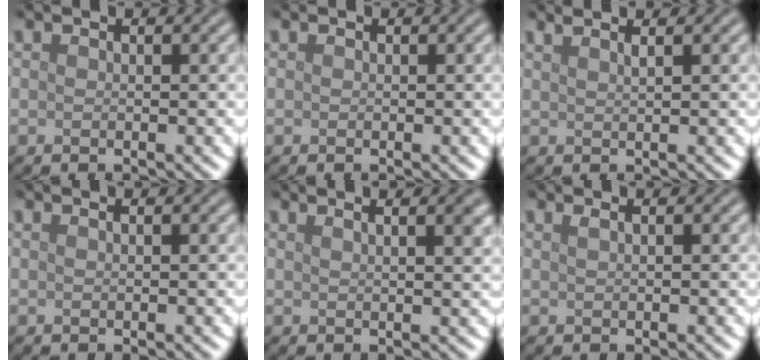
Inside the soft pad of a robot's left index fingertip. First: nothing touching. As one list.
[{"total": 0.0}, {"total": 1.8, "force": [1.4, 0.6, 1.1], "torque": [-0.002, 0.002, 0.010]}, {"total": 0.9, "force": [0.5, 0.4, 0.7], "torque": [-0.005, 0.000, -0.001]}, {"total": 6.7, "force": [3.6, 3.0, 4.8], "torque": [-0.018, 0.051, 0.008]}, {"total": 1.4, "force": [0.8, 0.7, 0.9], "torque": [-0.005, 0.000, 0.001]}]